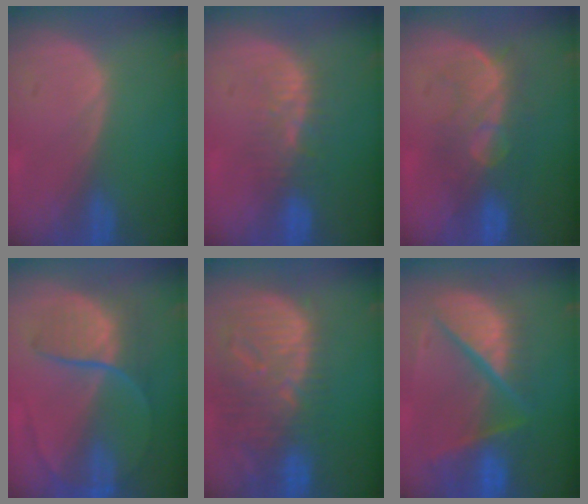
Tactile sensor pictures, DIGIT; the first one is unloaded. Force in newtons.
{"total": 5.3, "press": 4.8, "slide": 2.2}
{"total": 8.0, "press": 7.8, "slide": 1.6}
{"total": 8.1, "press": 7.3, "slide": 3.5}
{"total": 13.3, "press": 11.6, "slide": 6.6}
{"total": 11.7, "press": 9.7, "slide": 6.4}